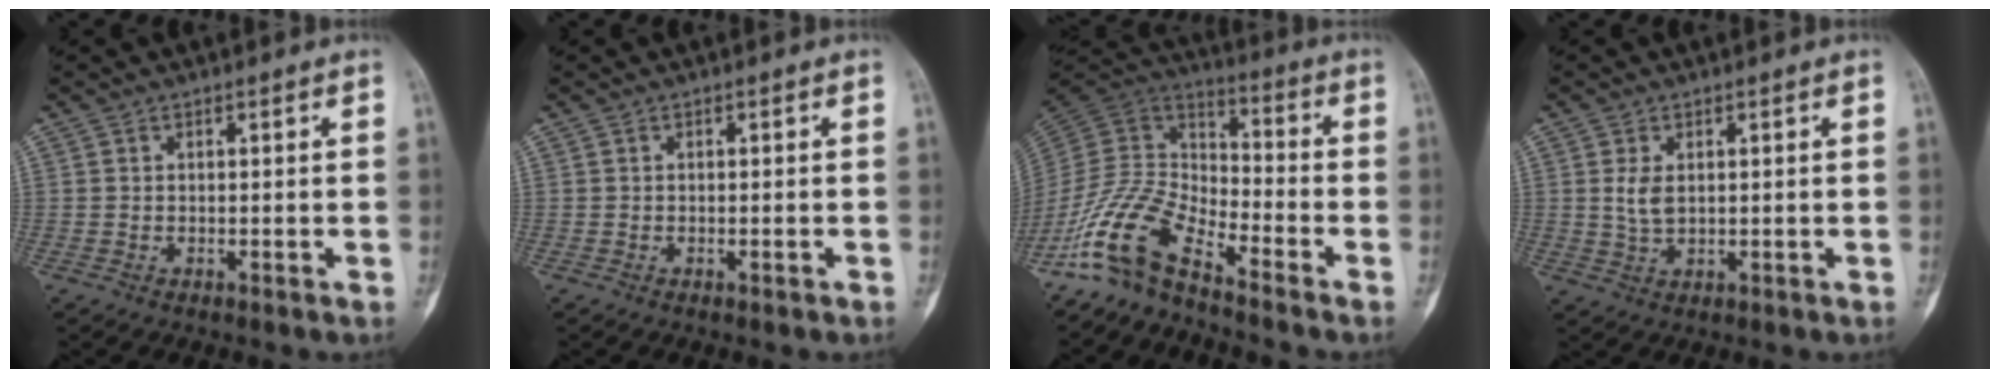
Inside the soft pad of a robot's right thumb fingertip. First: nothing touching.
{"total": 0.5, "force": [-0.3, 0.1, 0.4], "torque": [-0.005, 0.005, -0.002]}
{"total": 12.2, "force": [-9.4, 4.5, 6.3], "torque": [-0.124, 0.086, -0.198]}
{"total": 3.4, "force": [0.7, 2.0, 2.7], "torque": [-0.051, -0.005, 0.019]}